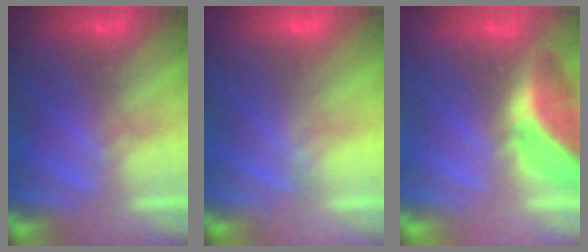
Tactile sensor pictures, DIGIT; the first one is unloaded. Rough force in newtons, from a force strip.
{"total": 3.4}
{"total": 2.1}